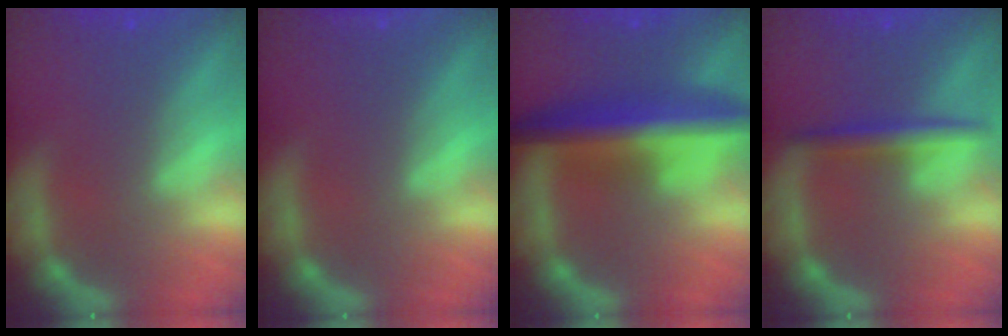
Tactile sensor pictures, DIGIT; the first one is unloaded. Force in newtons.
{"total": 0.9}
{"total": 8.5}
{"total": 3.0}